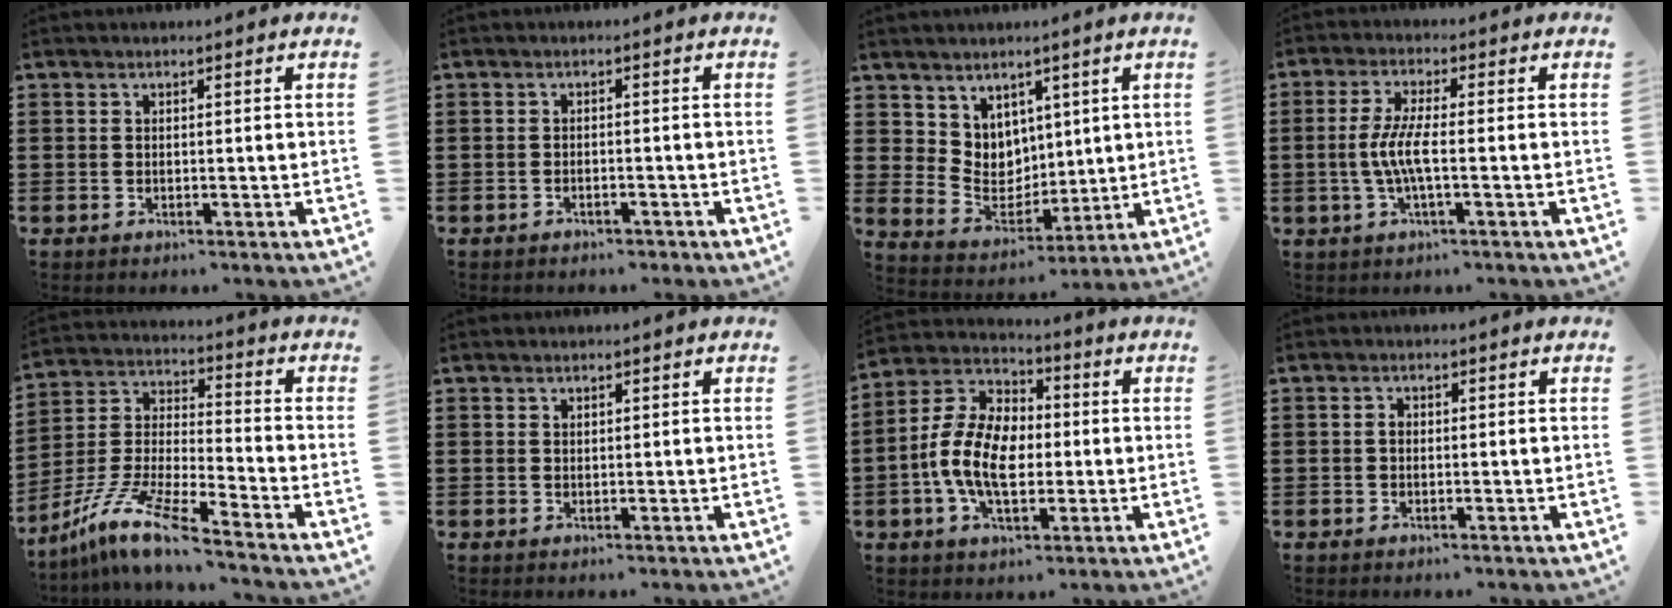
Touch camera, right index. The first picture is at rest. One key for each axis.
{"total": 1.1, "fx": -1.1, "fy": 0.3, "fz": 0.3, "tx": -0.010, "ty": -0.001, "tz": -0.022}
{"total": 6.3, "fx": 4.2, "fy": 4.8, "fz": 0.0, "tx": -0.037, "ty": -0.019, "tz": 0.083}
{"total": 5.3, "fx": -1.1, "fy": 0.8, "fz": 5.1, "tx": -0.120, "ty": -0.010, "tz": -0.031}
{"total": 10.4, "fx": -8.4, "fy": 0.4, "fz": 6.1, "tx": -0.148, "ty": -0.005, "tz": -0.175}
{"total": 0.6, "fx": 0.4, "fy": 0.4, "fz": 0.1, "tx": -0.003, "ty": 0.001, "tz": 0.009}
{"total": 10.7, "fx": -1.6, "fy": 6.7, "fz": 8.2, "tx": -0.199, "ty": 0.005, "tz": -0.035}
{"total": 1.0, "fx": -0.1, "fy": 0.7, "fz": 0.8, "tx": -0.016, "ty": 0.003, "tz": -0.002}